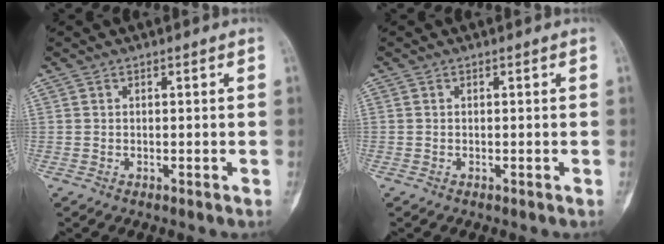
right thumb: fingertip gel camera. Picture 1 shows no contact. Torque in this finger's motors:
{"motor_torque": [0.00, 0.00, 0.05, 0.03, 0.03]}